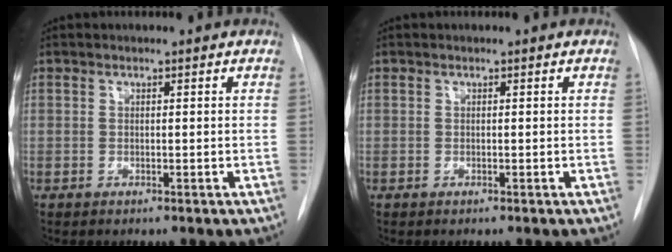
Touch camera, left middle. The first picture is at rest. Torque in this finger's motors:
{"motor_torque": [0.00, -0.71, 0.00, 0.01]}